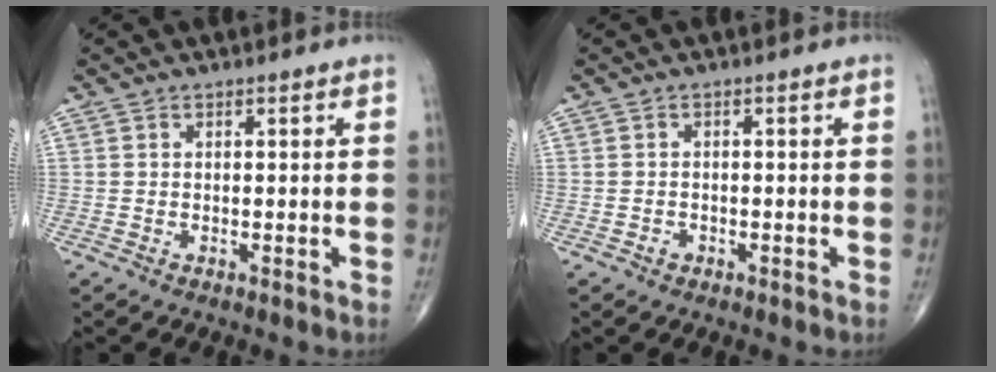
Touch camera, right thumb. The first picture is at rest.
{"total": 0.9, "force": [-0.5, 0.6, 0.3], "torque": [-0.002, 0.005, -0.009]}